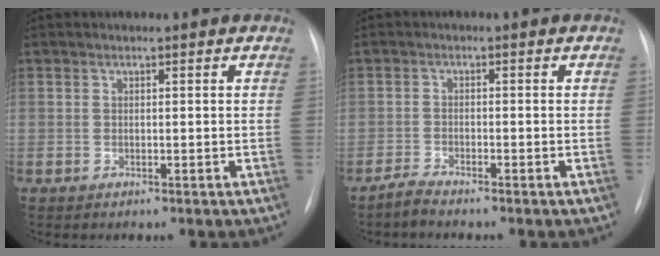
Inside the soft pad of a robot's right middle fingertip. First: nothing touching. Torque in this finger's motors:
{"motor_torque": [-0.20, -0.11, -0.02, 0.02]}